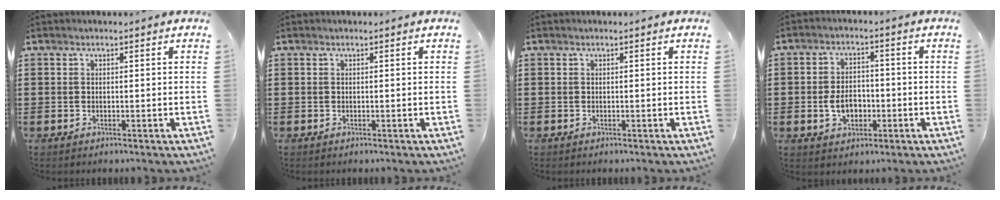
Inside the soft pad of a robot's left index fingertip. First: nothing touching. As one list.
[{"total": 0.0}, {"total": 0.0}, {"total": 5.0, "force": [-1.4, 3.3, 3.4], "torque": [-0.064, 0.001, -0.031]}]